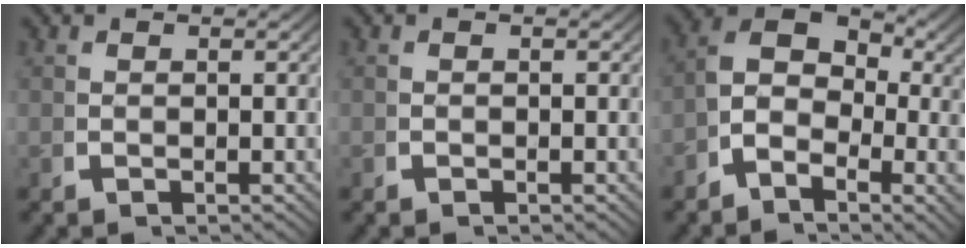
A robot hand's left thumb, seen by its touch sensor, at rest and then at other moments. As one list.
[{"total": 0.0}, {"total": 9.2, "force": [0.5, 6.7, 6.2], "torque": [-0.098, -0.002, -0.024]}]